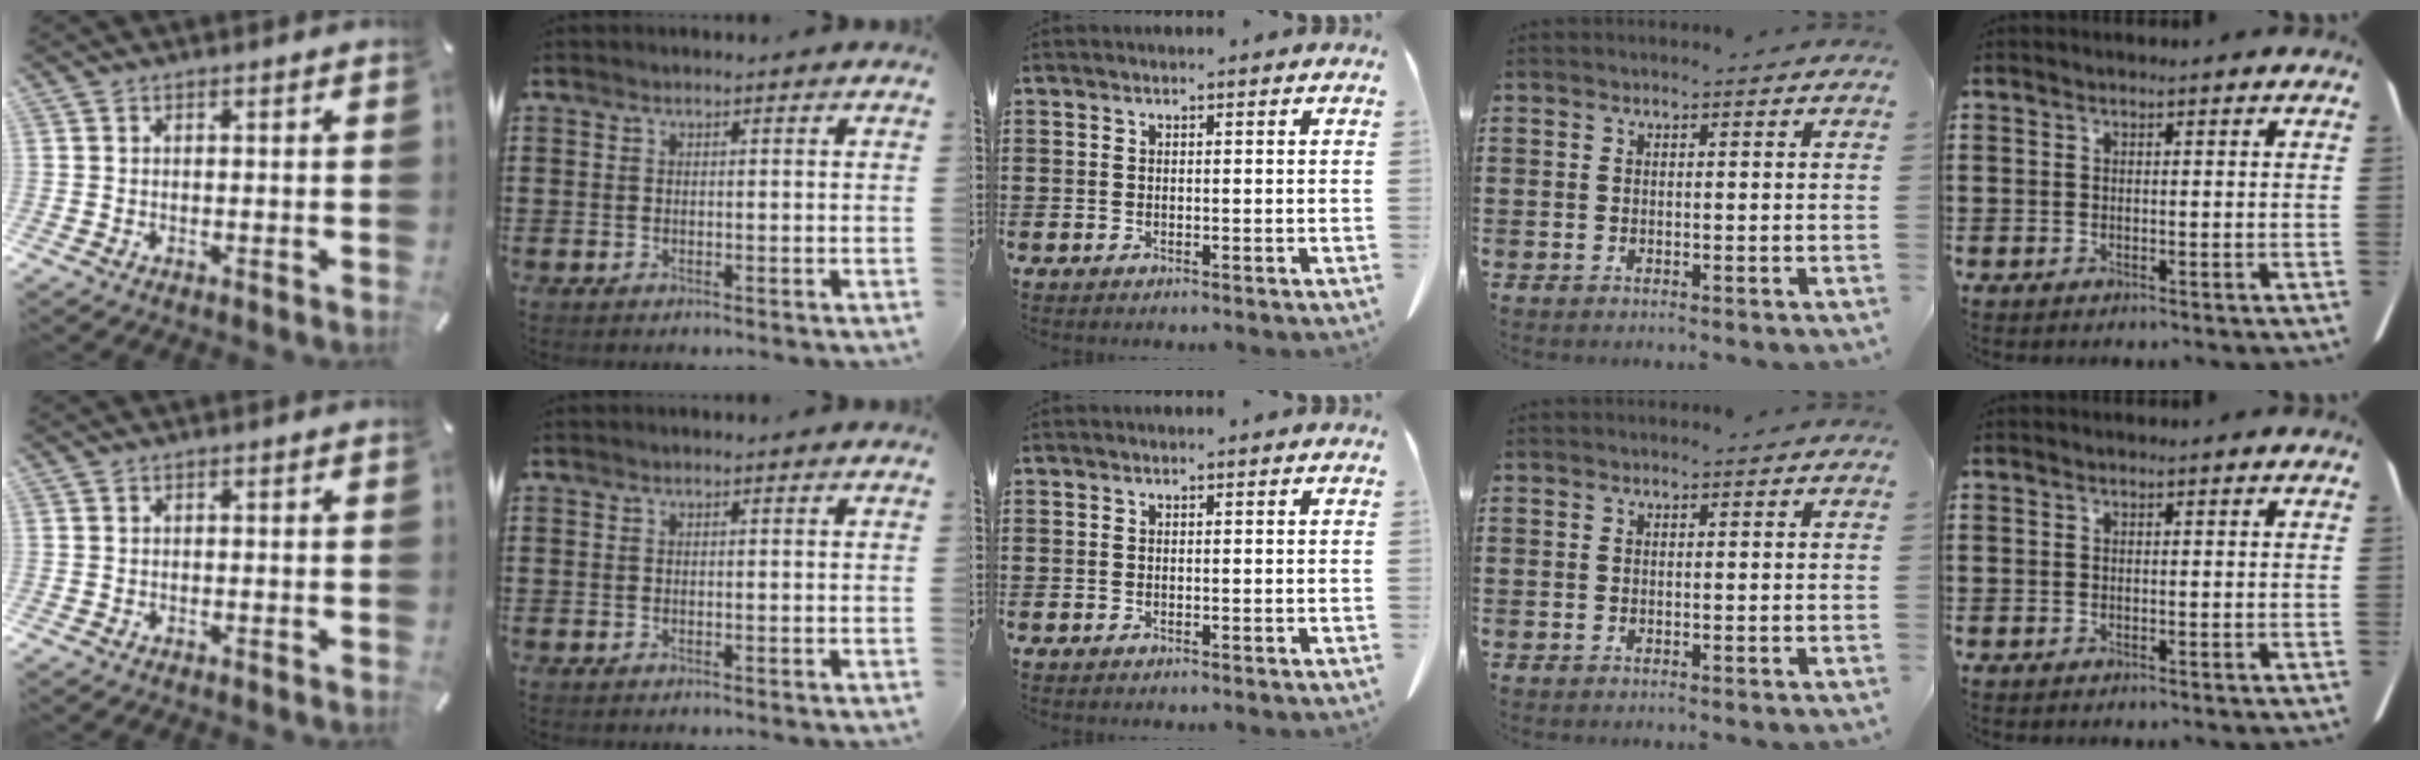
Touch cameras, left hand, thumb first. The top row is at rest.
{}